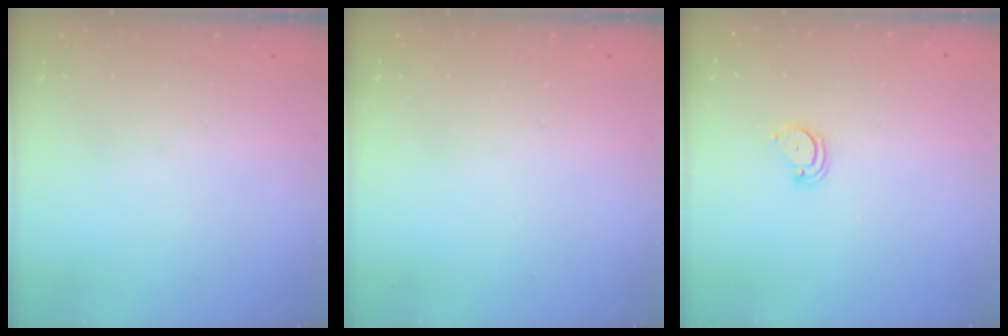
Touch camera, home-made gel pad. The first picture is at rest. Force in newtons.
{"total": 0.0}
{"total": 2.7, "press": 2.7, "slide": 0.2}